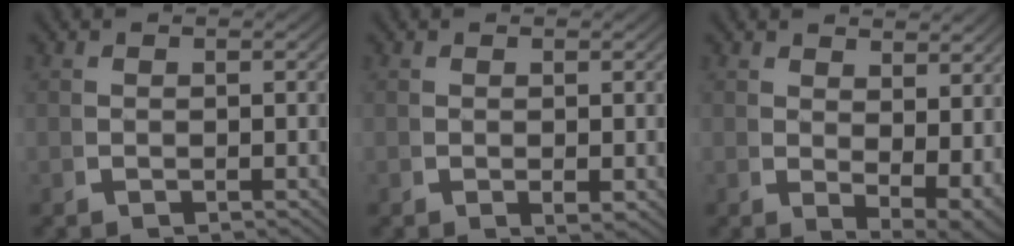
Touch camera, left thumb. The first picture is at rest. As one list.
[{"total": 0.8, "force": [0.1, 0.3, 0.7], "torque": [-0.012, -0.003, 0.003]}, {"total": 3.5, "force": [0.8, 1.8, 2.9], "torque": [-0.036, -0.024, 0.025]}]